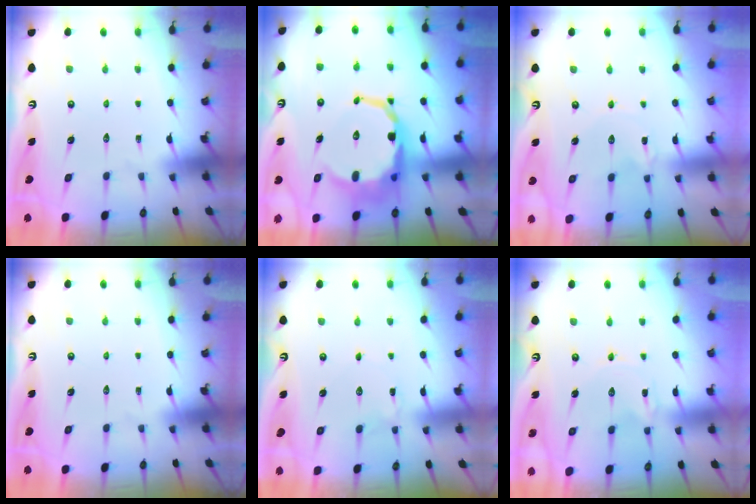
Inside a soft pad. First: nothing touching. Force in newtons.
{"total": 12.9, "press": 12.7, "slide": 2.7}
{"total": 0.0}
{"total": 0.0}
{"total": 2.2, "press": 2.2, "slide": 0.2}
{"total": 0.0}